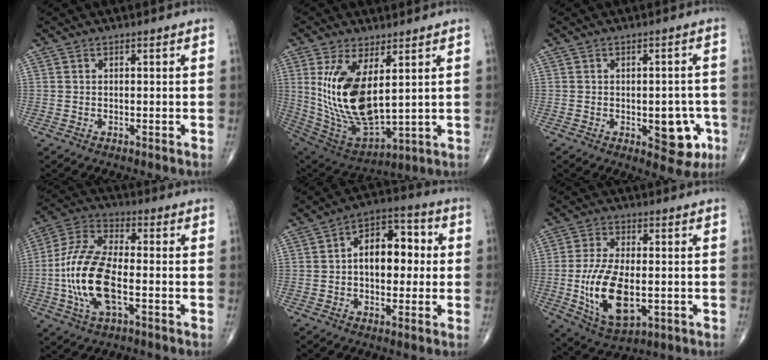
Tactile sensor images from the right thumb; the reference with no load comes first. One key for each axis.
{"total": 17.4, "fx": 3.8, "fy": 7.9, "fz": 15.0, "tx": -0.292, "ty": -0.028, "tz": 0.098}
{"total": 8.0, "fx": -2.5, "fy": 4.1, "fz": 6.4, "tx": -0.048, "ty": 0.011, "tz": -0.023}
{"total": 15.6, "fx": -3.1, "fy": 6.8, "fz": 13.7, "tx": -0.294, "ty": 0.021, "tz": -0.063}
{"total": 11.7, "fx": 0.6, "fy": 7.2, "fz": 9.2, "tx": -0.108, "ty": 0.030, "tz": 0.002}
{"total": 14.2, "fx": -2.3, "fy": 7.0, "fz": 12.1, "tx": -0.232, "ty": -0.010, "tz": -0.031}